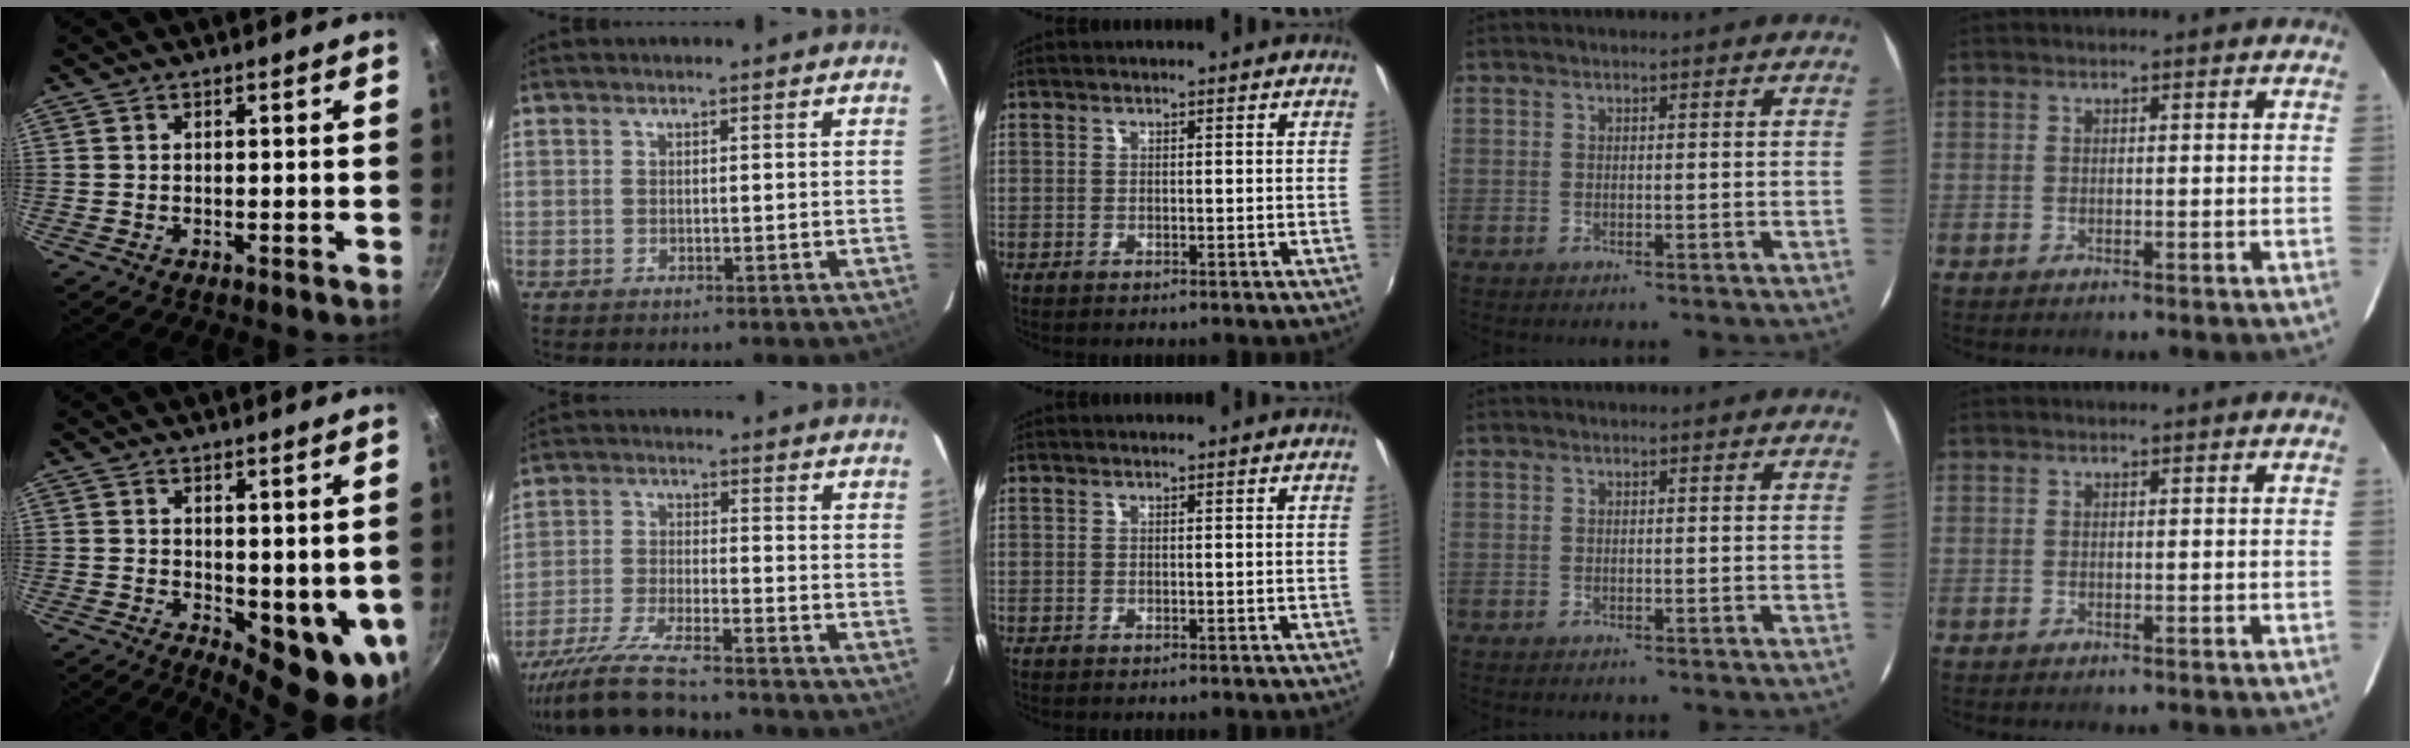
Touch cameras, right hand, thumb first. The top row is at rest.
{"thumb": {"total": 9.4, "force": [0.7, 4.1, 8.4], "torque": [-0.088, -0.021, 0.022]}, "index": {"total": 12.3, "force": [-11.2, 0.7, 5.0], "torque": [-0.113, -0.021, -0.201]}}